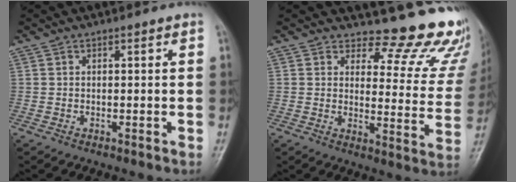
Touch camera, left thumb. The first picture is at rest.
{"total": 15.5, "force": [14.4, 4.9, 3.2], "torque": [0.014, -0.151, 0.148]}